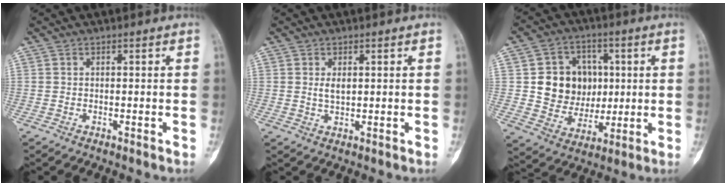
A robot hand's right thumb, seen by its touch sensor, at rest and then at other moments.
{"total": 2.2, "force": [0.6, 1.1, 1.8], "torque": [-0.027, -0.004, 0.014]}
{"total": 13.0, "force": [1.8, 11.3, 6.2], "torque": [-0.046, -0.001, 0.042]}